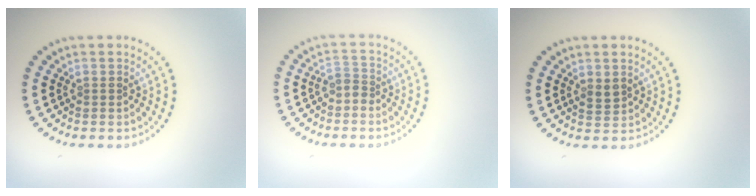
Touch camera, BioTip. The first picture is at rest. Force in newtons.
{"total": 1.6, "press": 1.2, "slide": 1.0}
{"total": 1.4, "press": 1.3, "slide": 0.5}